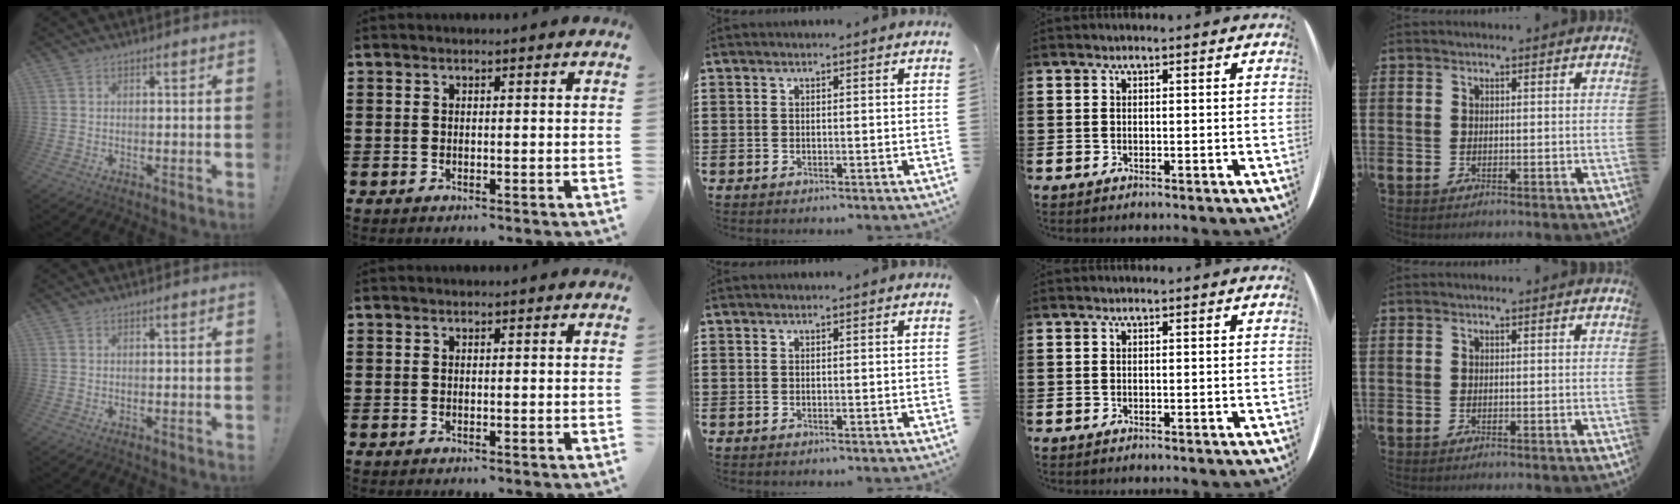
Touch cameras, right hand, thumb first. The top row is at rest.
{}